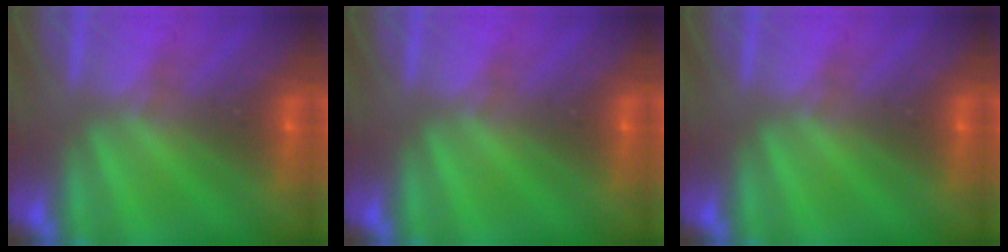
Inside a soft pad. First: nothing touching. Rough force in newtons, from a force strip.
{"total": 0.0}
{"total": 0.0}